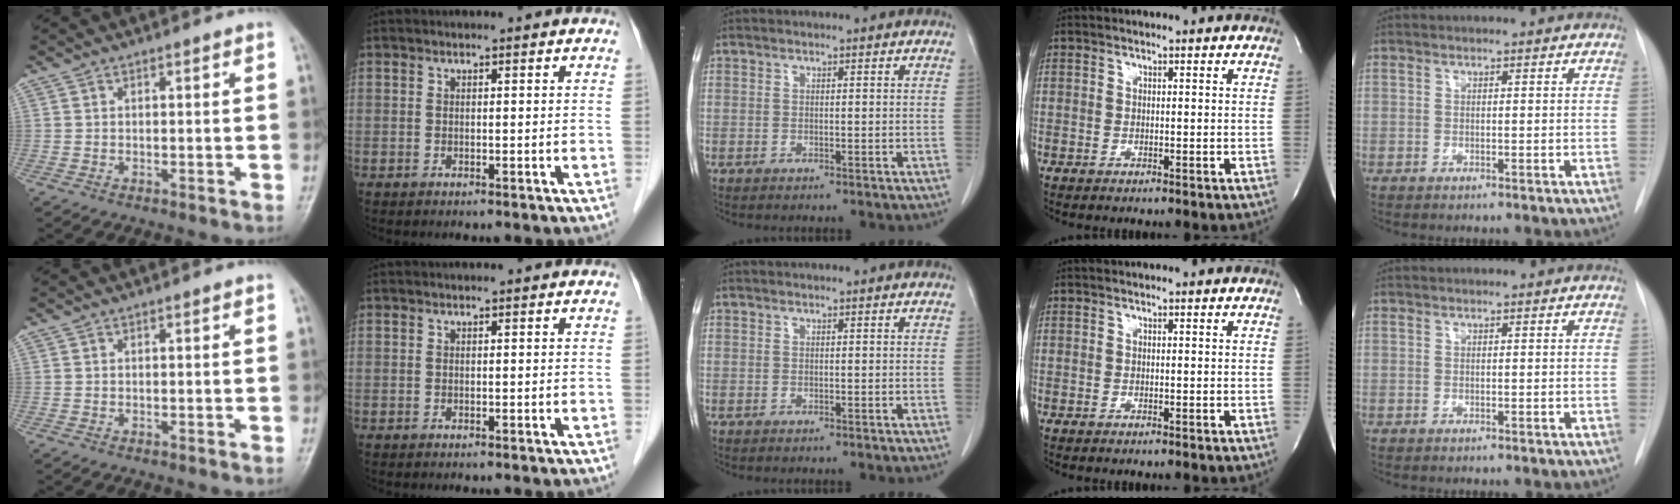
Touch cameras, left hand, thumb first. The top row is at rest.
{}